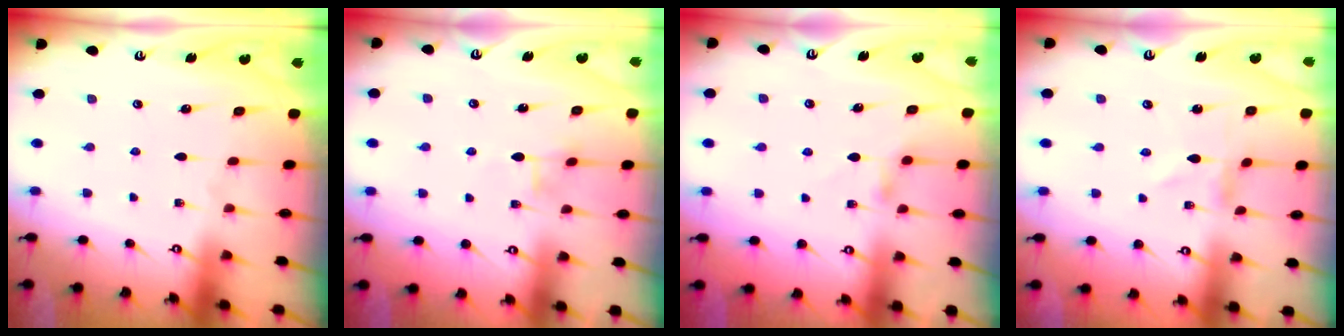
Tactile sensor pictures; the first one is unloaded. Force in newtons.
{"total": 3.4, "press": 3.4, "slide": 0.4}
{"total": 2.8, "press": 2.7, "slide": 0.6}
{"total": 0.8, "press": 0.8, "slide": 0.1}